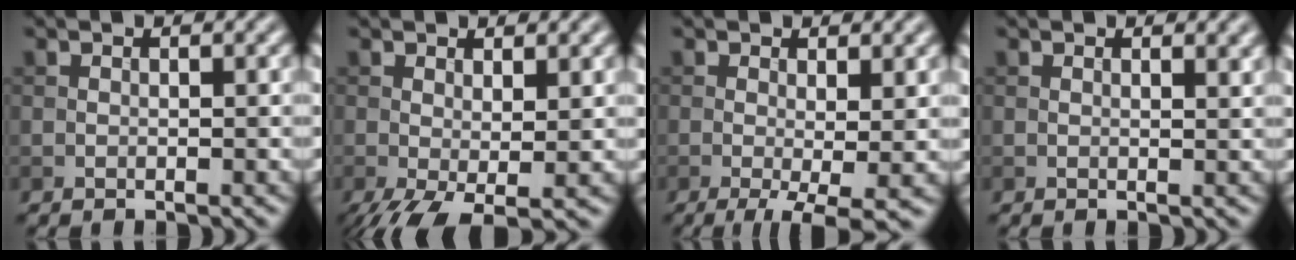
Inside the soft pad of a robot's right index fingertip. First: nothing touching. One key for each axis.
{"total": 4.2, "fx": -1.3, "fy": 1.6, "fz": 3.7, "tx": -0.078, "ty": -0.015, "tz": -0.021}
{"total": 4.7, "fx": -1.1, "fy": 1.1, "fz": 4.4, "tx": -0.072, "ty": -0.016, "tz": -0.016}
{"total": 1.2, "fx": 0.9, "fy": 0.3, "fz": 0.7, "tx": -0.009, "ty": -0.002, "tz": 0.013}